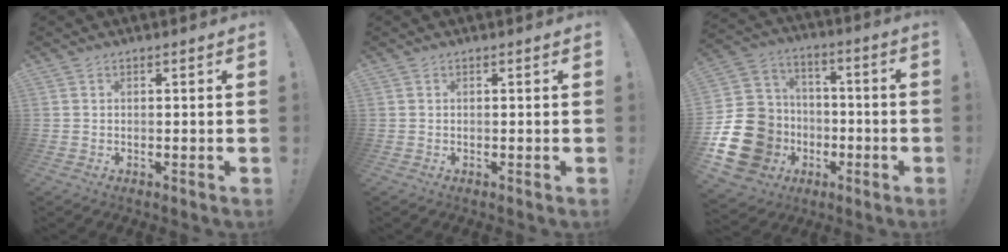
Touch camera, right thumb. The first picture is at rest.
{"total": 0.0}
{"total": 23.3, "force": [-6.3, 19.6, 10.9], "torque": [-0.213, 0.038, -0.060]}